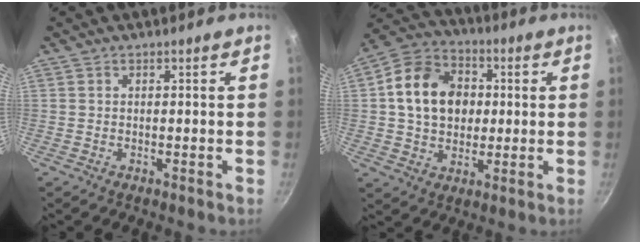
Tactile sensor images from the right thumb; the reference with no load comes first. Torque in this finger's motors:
{"motor_torque": [-0.41, 0.62, 0.25, 0.27, 0.11]}